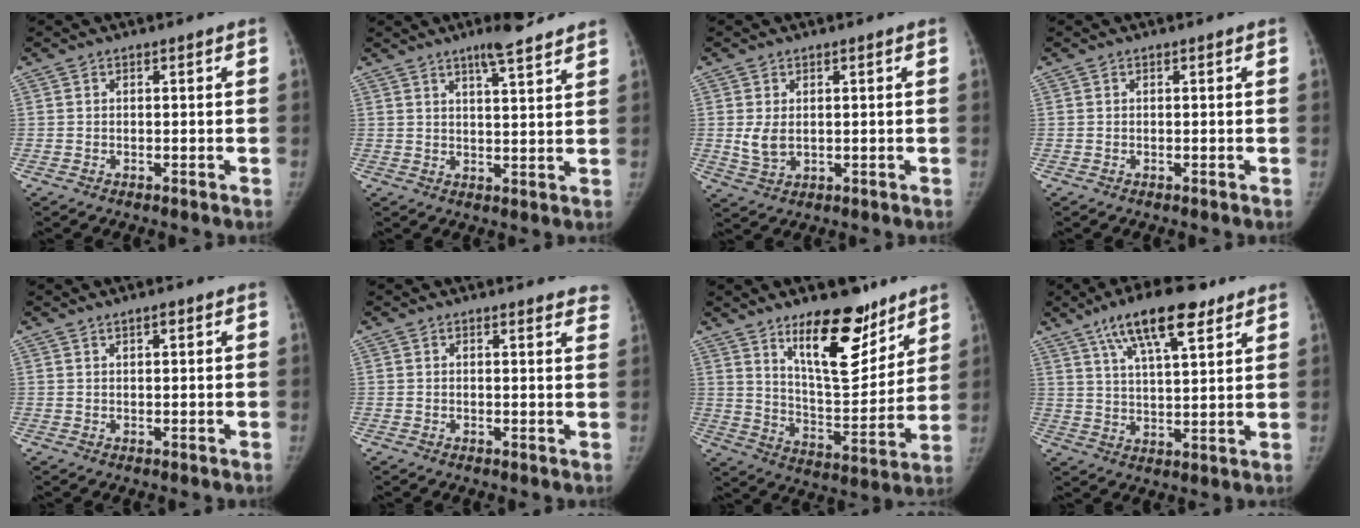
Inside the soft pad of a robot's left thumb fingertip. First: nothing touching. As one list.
[{"total": 7.4, "force": [5.6, 1.1, 4.7], "torque": [-0.066, -0.030, 0.083]}, {"total": 4.0, "force": [0.4, 2.6, 2.9], "torque": [-0.053, -0.010, 0.015]}, {"total": 0.0}, {"total": 1.4, "force": [0.9, 0.5, 1.0], "torque": [-0.012, -0.002, 0.012]}, {"total": 5.5, "force": [5.2, 1.4, 1.2], "torque": [0.016, -0.023, 0.035]}, {"total": 17.6, "force": [11.7, 7.0, 11.1], "torque": [-0.119, -0.092, 0.194]}, {"total": 14.4, "force": [8.6, 4.8, 10.5], "torque": [-0.154, -0.024, 0.144]}]